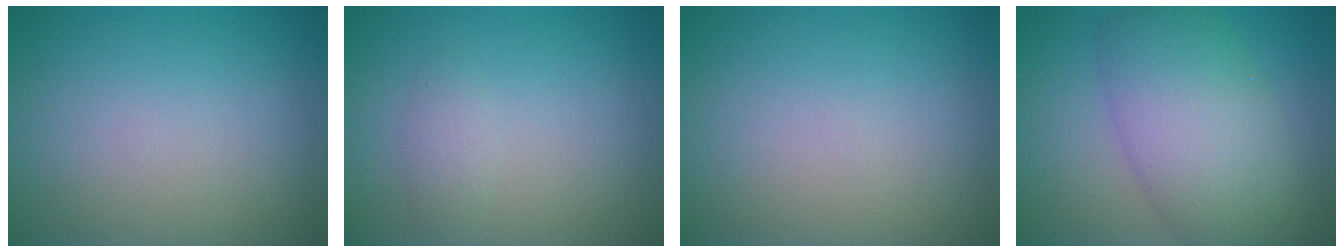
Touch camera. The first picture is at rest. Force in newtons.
{"total": 1.1, "press": 1.1, "slide": 0.1}
{"total": 0.0}
{"total": 7.9, "press": 7.9, "slide": 0.6}